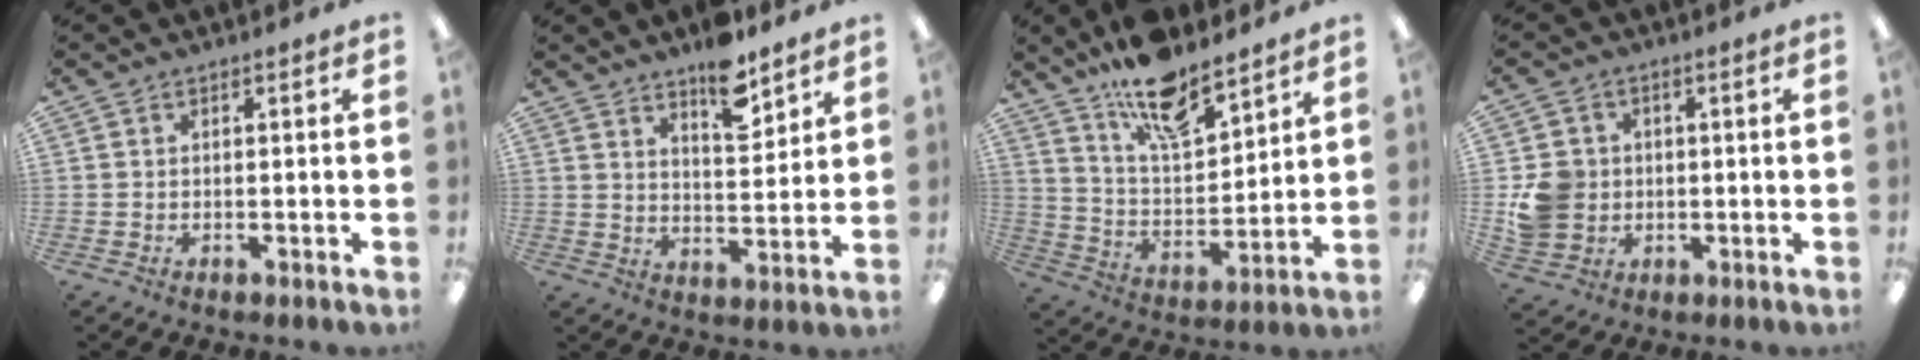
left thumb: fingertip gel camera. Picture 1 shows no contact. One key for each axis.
{"total": 9.6, "fx": 7.4, "fy": 3.5, "fz": 5.1, "tx": -0.064, "ty": -0.047, "tz": 0.124}
{"total": 15.5, "fx": 12.3, "fy": 5.4, "fz": 7.7, "tx": -0.129, "ty": -0.077, "tz": 0.215}
{"total": 8.1, "fx": 0.2, "fy": 7.5, "fz": 3.0, "tx": -0.056, "ty": 0.013, "tz": 0.008}